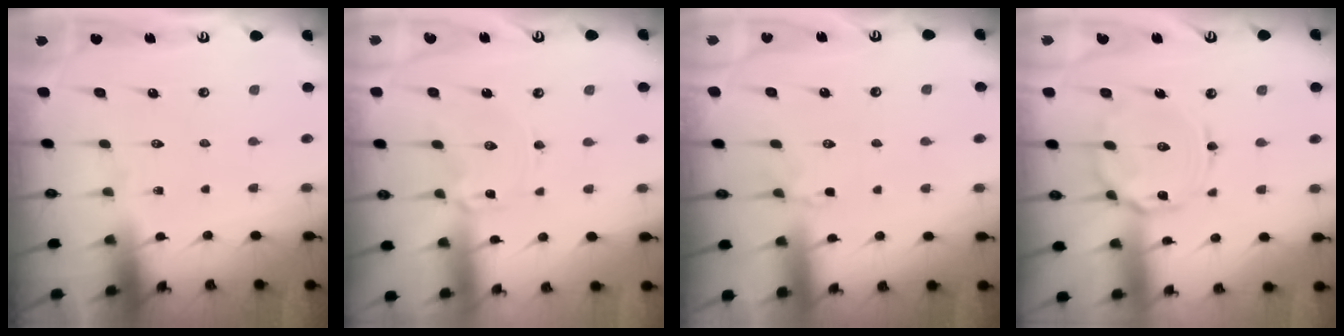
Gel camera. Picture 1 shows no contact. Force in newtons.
{"total": 1.5, "press": 1.5, "slide": 0.2}
{"total": 2.7, "press": 2.3, "slide": 1.4}
{"total": 9.6, "press": 9.5, "slide": 0.7}